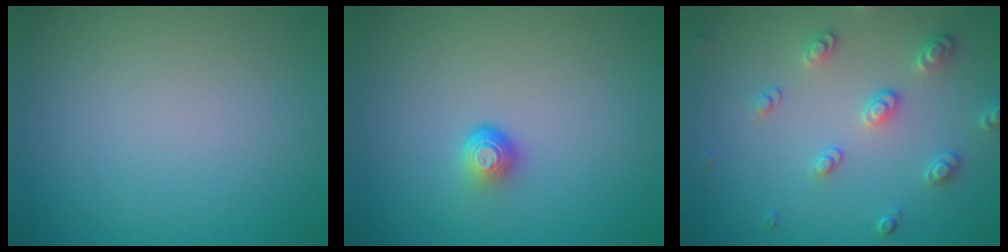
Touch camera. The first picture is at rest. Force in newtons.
{"total": 1.7, "press": 1.0, "slide": 1.4}
{"total": 2.6, "press": 2.6, "slide": 0.2}